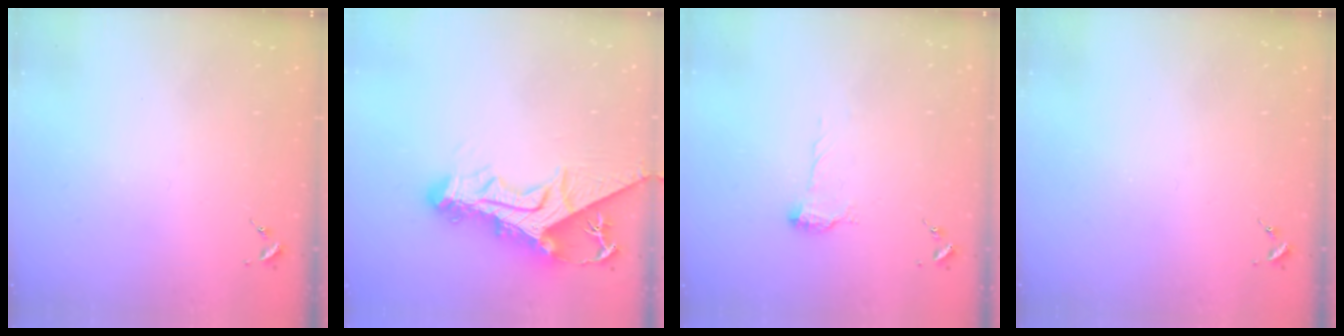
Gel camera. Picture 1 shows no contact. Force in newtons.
{"total": 17.2, "press": 17.1, "slide": 1.6}
{"total": 8.2, "press": 8.1, "slide": 0.7}
{"total": 0.0}